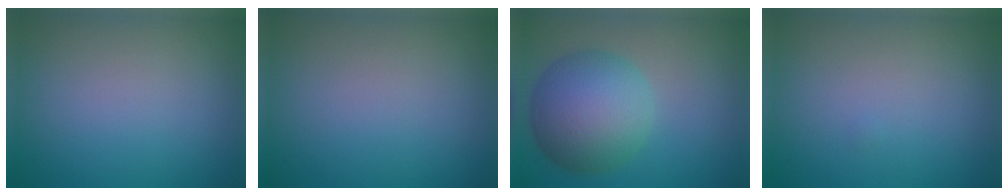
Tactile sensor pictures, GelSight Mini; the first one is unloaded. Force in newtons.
{"total": 0.0}
{"total": 8.3, "press": 8.3, "slide": 0.1}
{"total": 0.0}